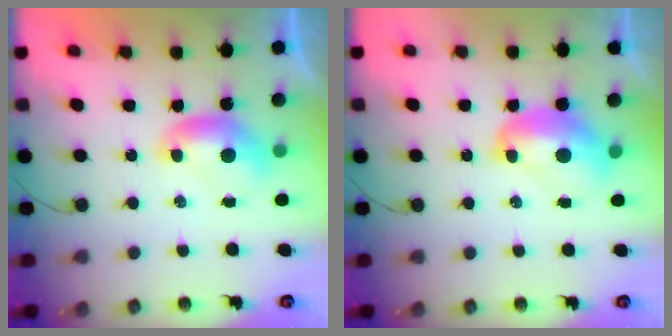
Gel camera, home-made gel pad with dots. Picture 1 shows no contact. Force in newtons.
{"total": 3.3, "press": 3.3, "slide": 0.5}